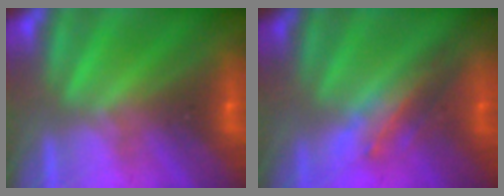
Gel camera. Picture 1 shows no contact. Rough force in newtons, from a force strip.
{"total": 2.9}